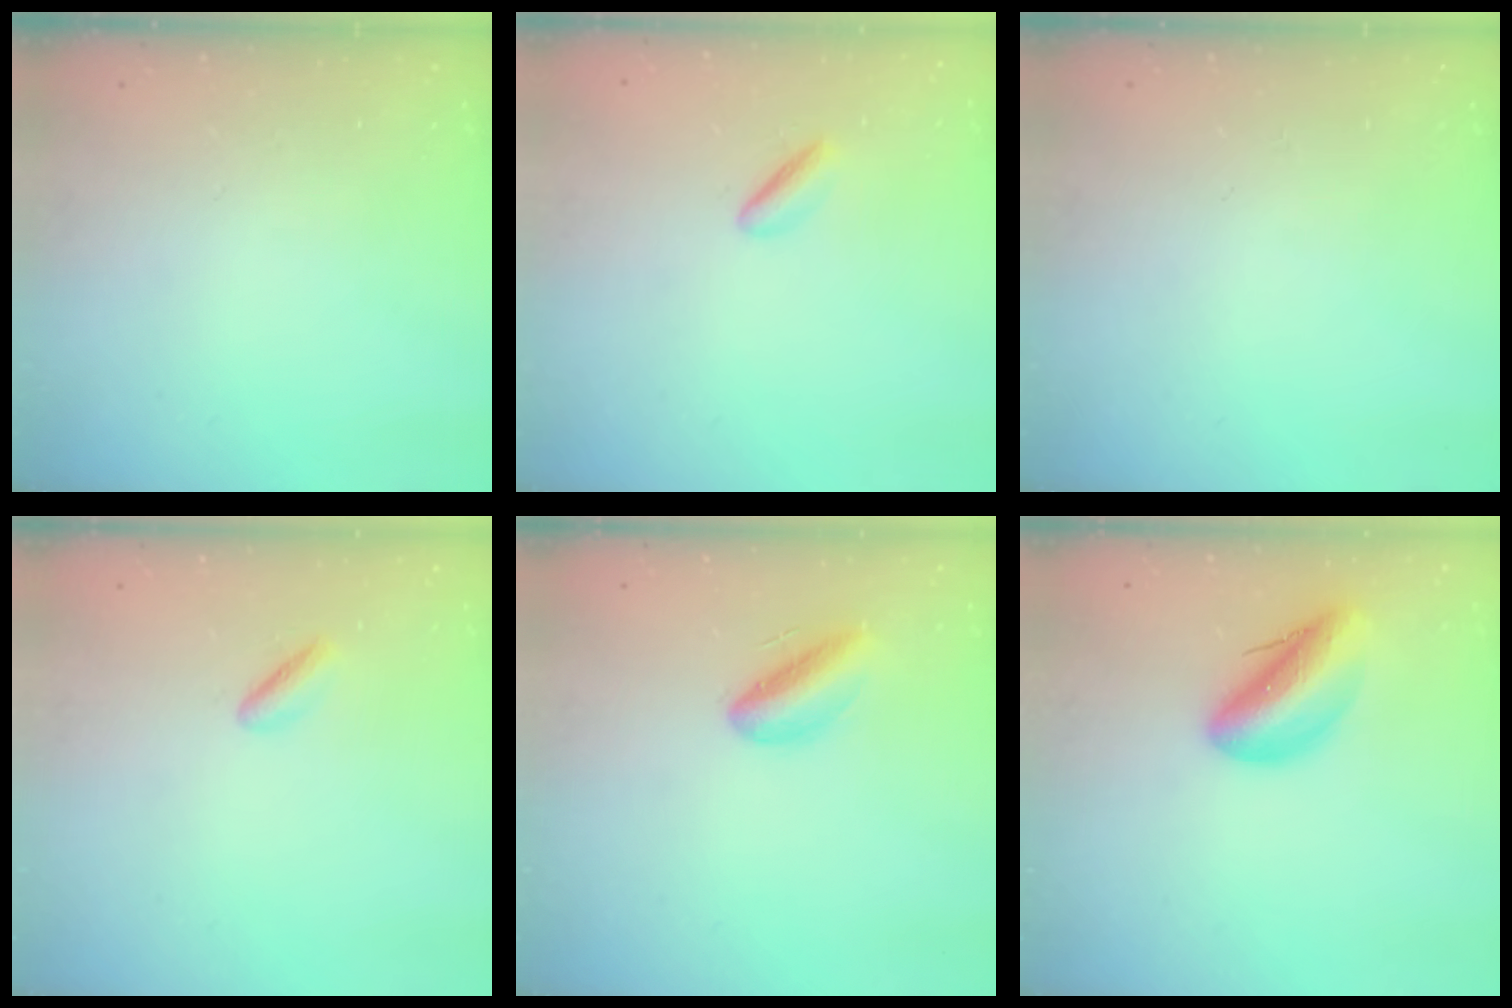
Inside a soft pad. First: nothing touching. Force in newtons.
{"total": 2.2, "press": 2.1, "slide": 0.8}
{"total": 0.0}
{"total": 1.9, "press": 1.6, "slide": 0.9}
{"total": 7.8, "press": 7.4, "slide": 2.4}
{"total": 10.4, "press": 10.0, "slide": 2.7}